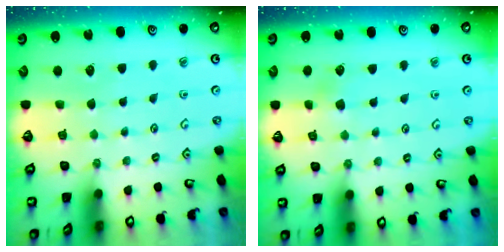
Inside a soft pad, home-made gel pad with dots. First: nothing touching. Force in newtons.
{"total": 2.9, "press": 2.8, "slide": 0.3}